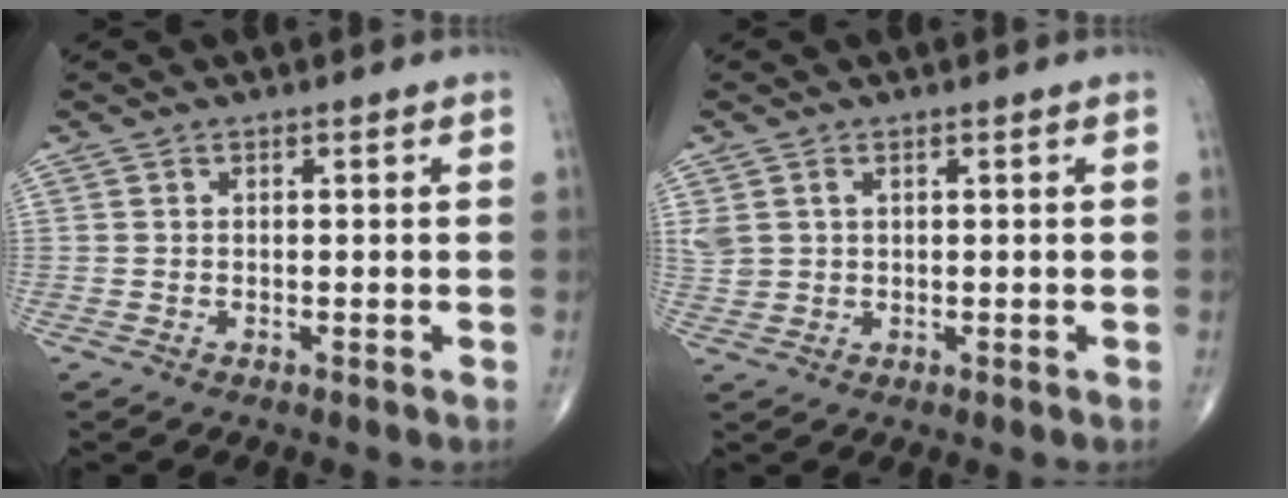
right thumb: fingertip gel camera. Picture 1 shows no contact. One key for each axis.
{"total": 3.7, "fx": 1.3, "fy": 2.7, "fz": 2.2, "tx": -0.057, "ty": 0.007, "tz": 0.037}